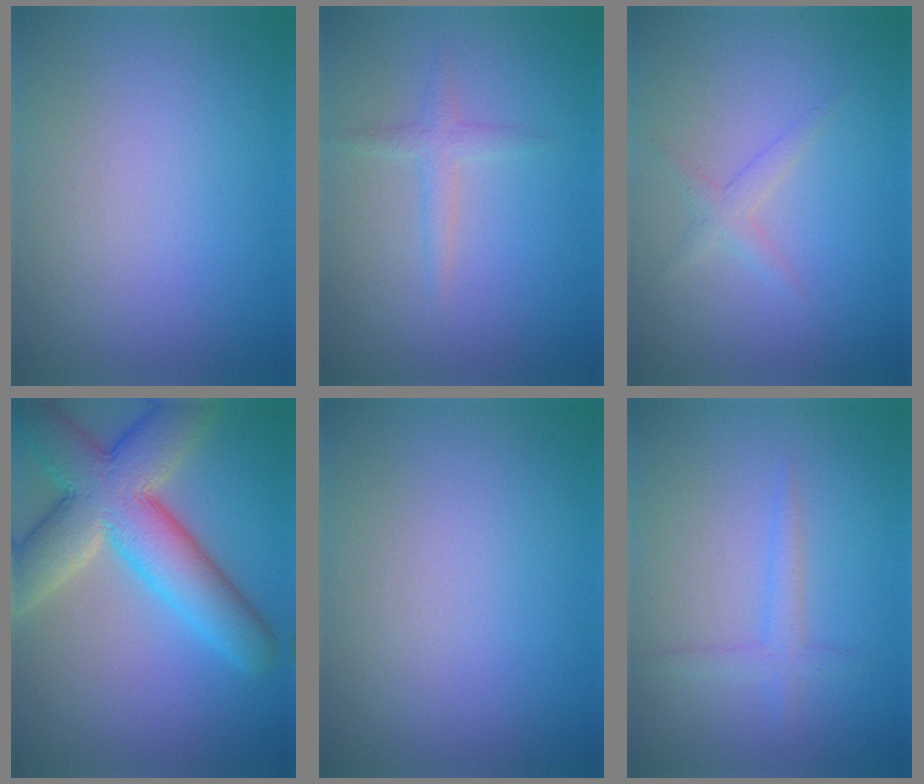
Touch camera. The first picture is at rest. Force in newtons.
{"total": 1.5, "press": 1.5, "slide": 0.1}
{"total": 1.4, "press": 1.4, "slide": 0.0}
{"total": 10.5, "press": 10.5, "slide": 0.6}
{"total": 0.0}
{"total": 1.7, "press": 1.7, "slide": 0.1}